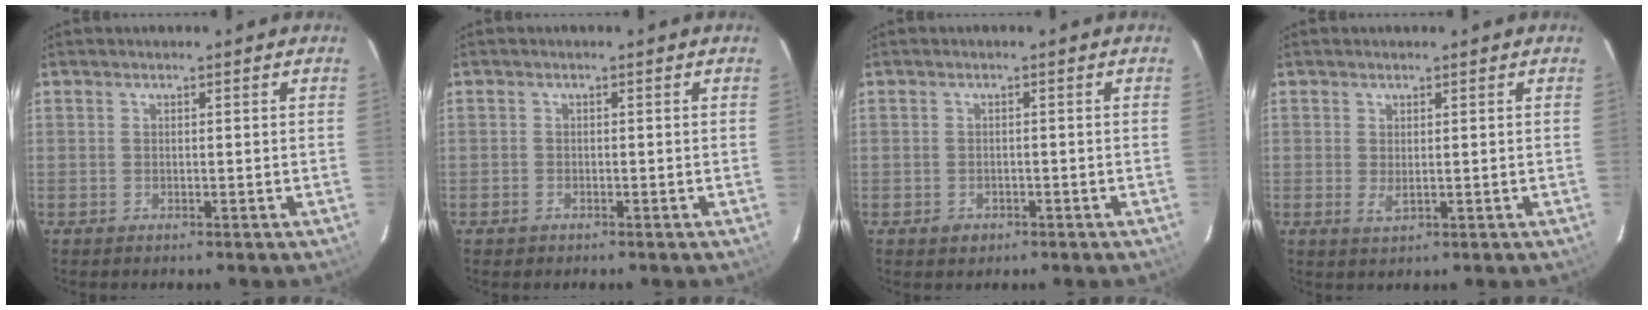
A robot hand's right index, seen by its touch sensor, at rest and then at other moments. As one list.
[{"total": 1.1, "force": [-0.7, 0.8, 0.1], "torque": [-0.003, 0.004, -0.011]}, {"total": 2.1, "force": [-1.2, 1.6, 0.7], "torque": [-0.011, -0.001, -0.014]}, {"total": 1.8, "force": [0.1, 0.7, 1.6], "torque": [-0.030, -0.005, 0.003]}]